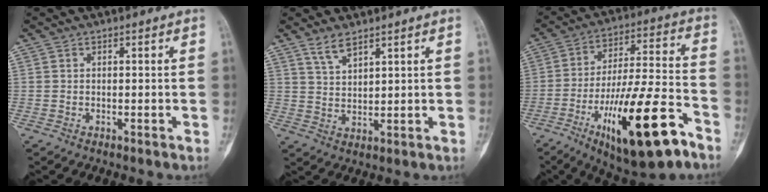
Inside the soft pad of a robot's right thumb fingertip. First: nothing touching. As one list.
[{"total": 4.2, "force": [3.2, 1.3, 2.4], "torque": [-0.044, -0.023, 0.069]}, {"total": 22.8, "force": [-11.2, 6.3, 18.9], "torque": [-0.324, 0.049, -0.177]}]